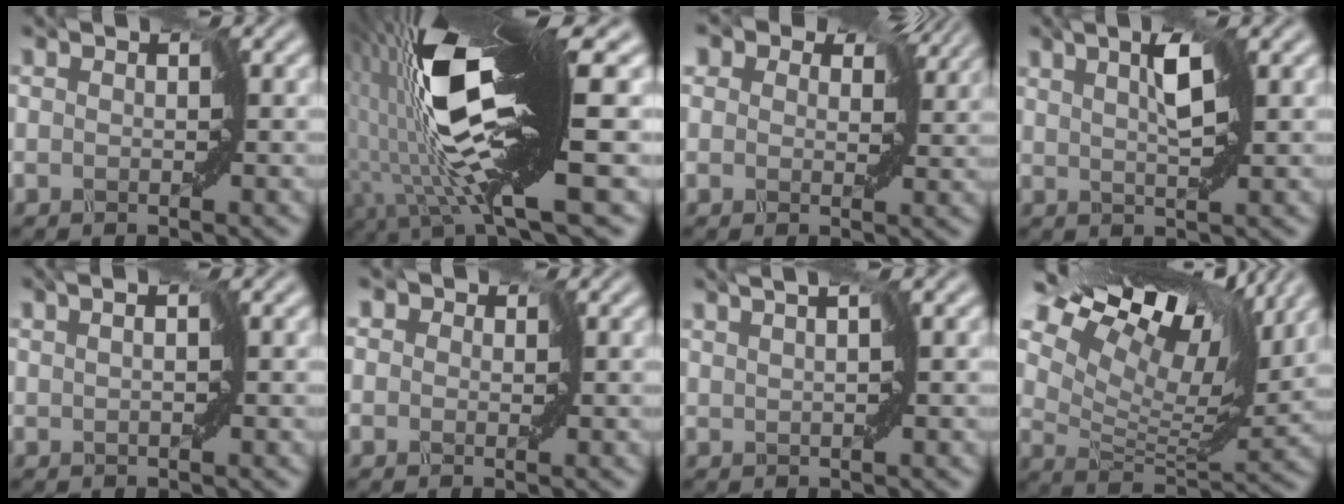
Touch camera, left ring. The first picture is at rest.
{"total": 14.1, "force": [0.8, 3.1, 13.8], "torque": [-0.280, 0.008, 0.022]}
{"total": 7.6, "force": [3.8, 4.8, 4.6], "torque": [-0.084, 0.026, 0.036]}
{"total": 2.3, "force": [1.5, -0.3, 1.7], "torque": [-0.043, 0.001, 0.032]}
{"total": 0.7, "force": [0.3, -0.6, 0.0], "torque": [-0.008, -0.002, 0.015]}
{"total": 2.5, "force": [1.0, 2.0, 1.1], "torque": [-0.001, 0.017, -0.011]}
{"total": 1.1, "force": [0.8, -0.7, 0.4], "torque": [-0.013, -0.003, 0.022]}
{"total": 14.7, "force": [11.1, 5.0, 8.3], "torque": [-0.178, 0.040, 0.179]}